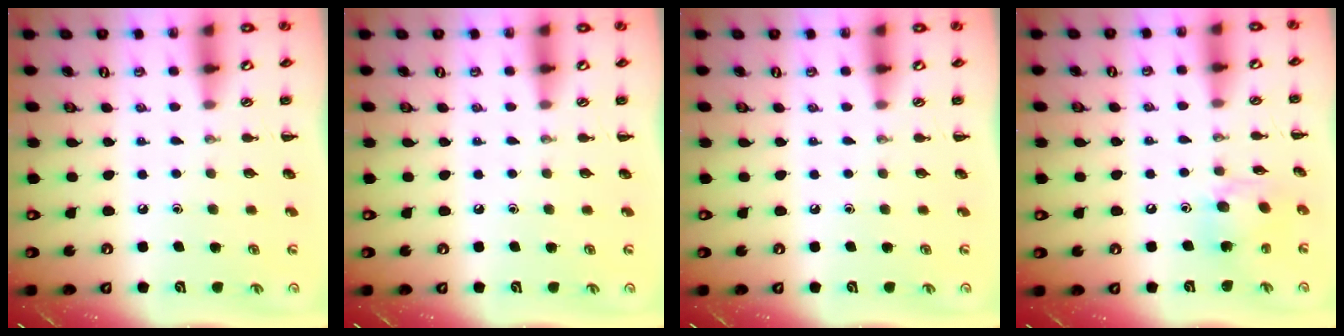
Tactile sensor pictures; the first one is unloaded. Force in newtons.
{"total": 0.0}
{"total": 0.0}
{"total": 9.6, "press": 9.6, "slide": 0.9}